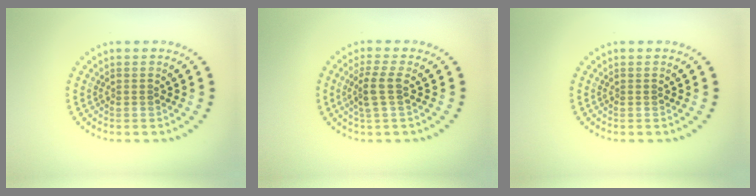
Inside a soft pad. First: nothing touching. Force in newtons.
{"total": 2.5, "press": 2.0, "slide": 1.5}
{"total": 0.0}